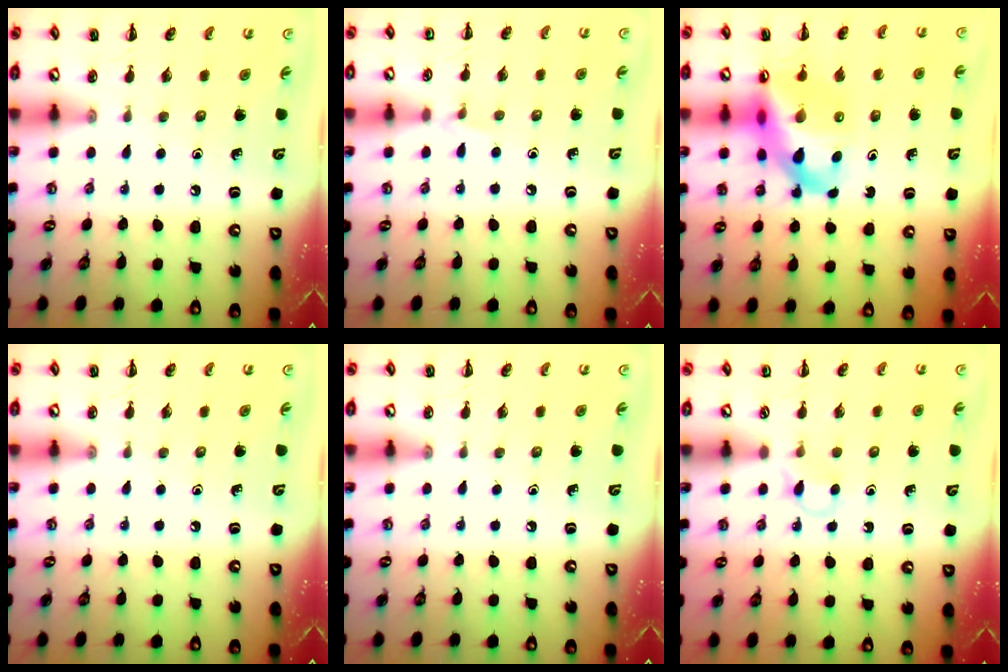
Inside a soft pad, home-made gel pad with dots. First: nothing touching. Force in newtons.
{"total": 4.2, "press": 4.0, "slide": 1.4}
{"total": 13.8, "press": 13.3, "slide": 3.5}
{"total": 0.0}
{"total": 0.0}
{"total": 2.8, "press": 2.7, "slide": 0.8}